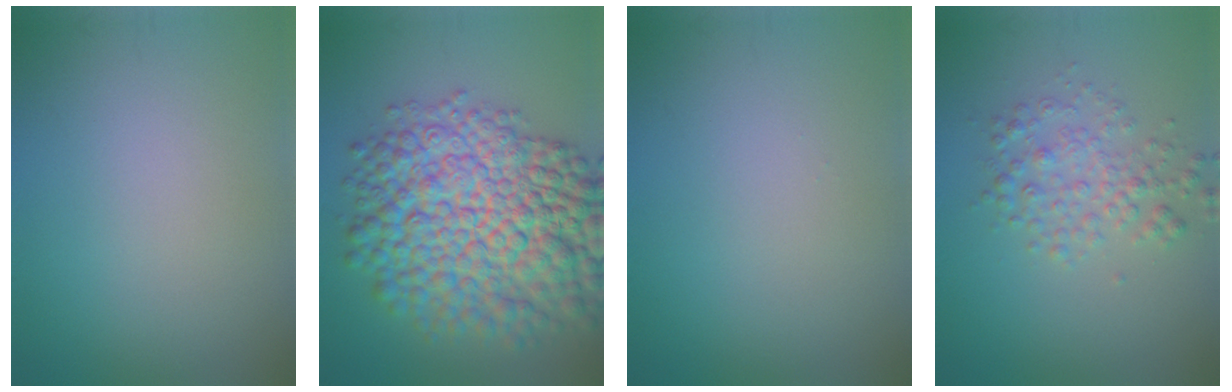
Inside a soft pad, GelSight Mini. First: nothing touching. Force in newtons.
{"total": 13.6, "press": 13.6, "slide": 0.3}
{"total": 0.0}
{"total": 2.9, "press": 2.9, "slide": 0.0}